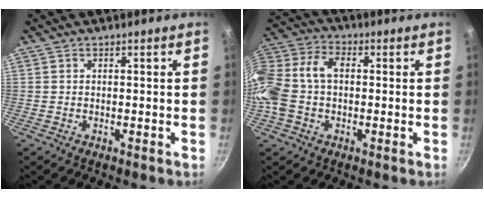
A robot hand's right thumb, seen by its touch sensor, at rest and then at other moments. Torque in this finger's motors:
{"motor_torque": [0.29, 0.36, 0.85, -0.06, 0.26]}